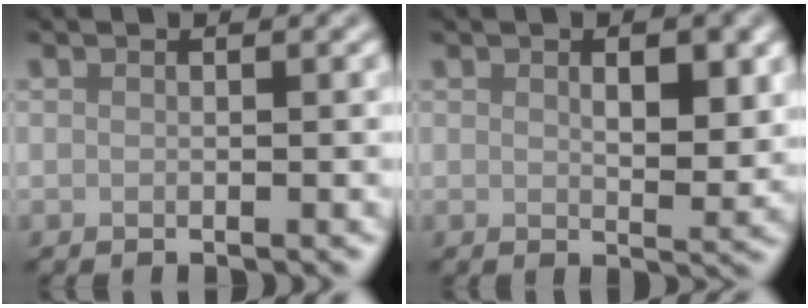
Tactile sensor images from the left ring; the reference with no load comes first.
{"total": 3.7, "force": [1.2, 1.6, 3.1], "torque": [-0.045, -0.006, 0.023]}